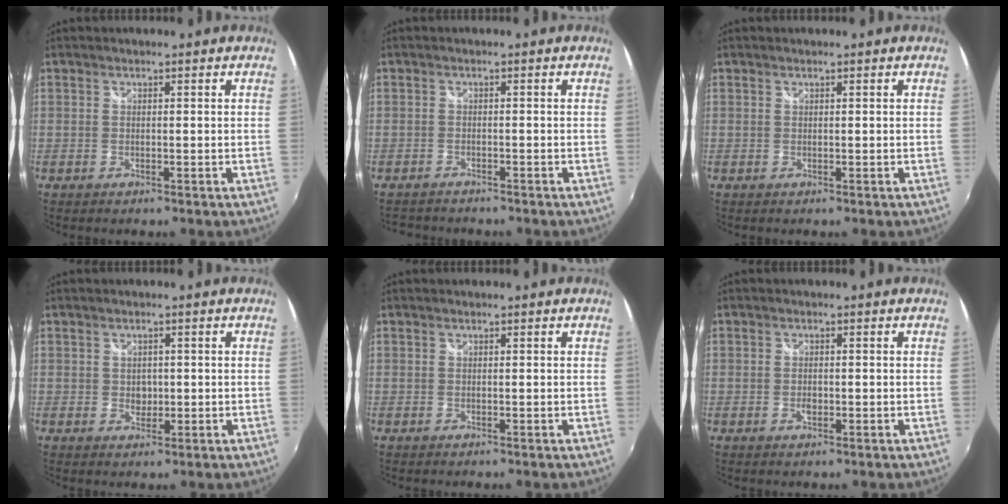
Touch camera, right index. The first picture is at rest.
{"total": 3.4, "force": [-3.2, 0.9, 0.6], "torque": [-0.026, -0.009, -0.056]}
{"total": 0.0}
{"total": 2.3, "force": [-0.1, 2.0, 1.0], "torque": [-0.014, 0.000, -0.002]}
{"total": 0.0}
{"total": 1.7, "force": [-0.5, 1.0, 1.2], "torque": [-0.023, 0.000, -0.009]}